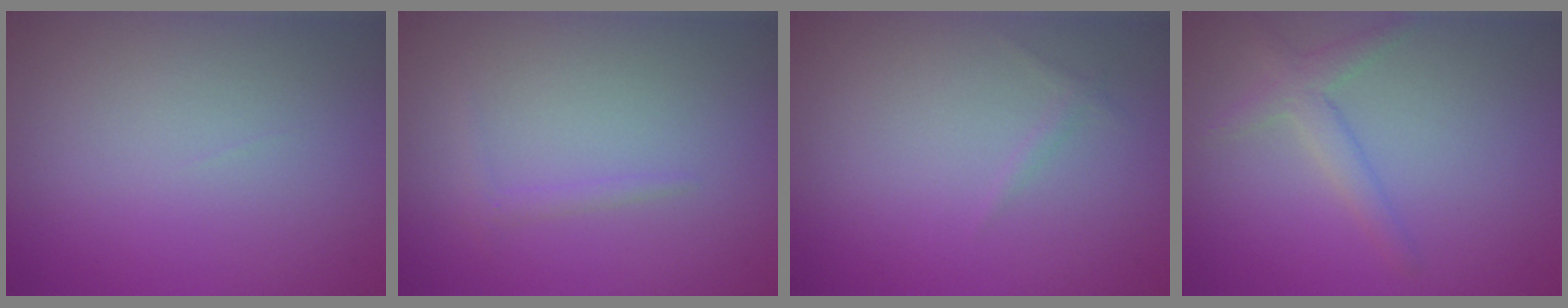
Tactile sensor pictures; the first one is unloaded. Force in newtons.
{"total": 0.9, "press": 0.9, "slide": 0.0}
{"total": 0.5, "press": 0.5, "slide": 0.1}
{"total": 2.2, "press": 2.2, "slide": 0.1}